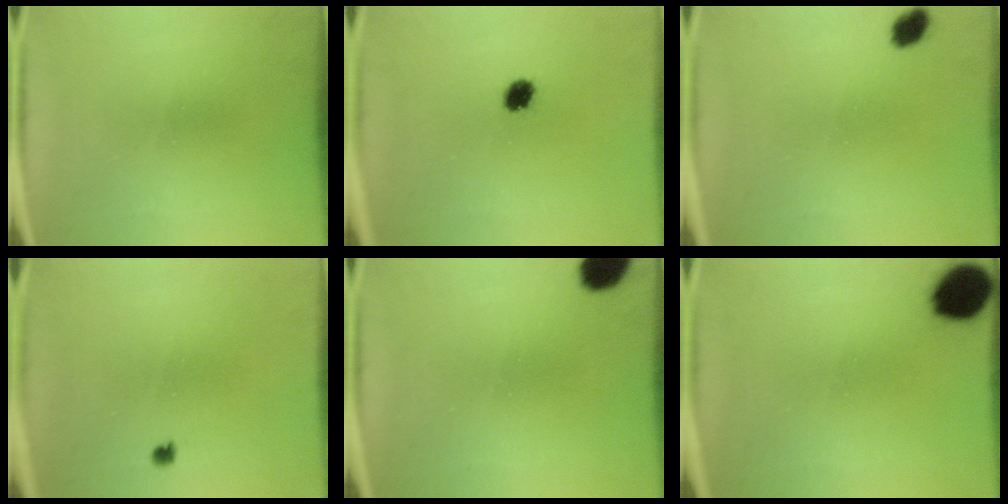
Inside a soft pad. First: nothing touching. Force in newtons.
{"total": 3.4}
{"total": 2.8}
{"total": 1.0}
{"total": 6.7}
{"total": 12.8}